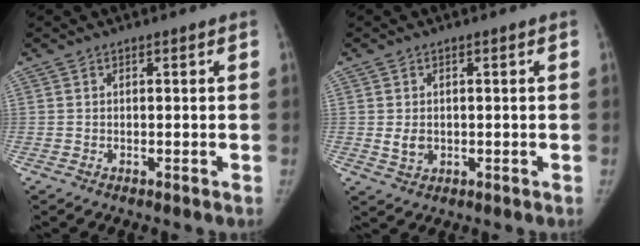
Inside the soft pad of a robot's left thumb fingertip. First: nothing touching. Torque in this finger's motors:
{"motor_torque": [-0.11, 0.12, 0.26, 0.03, 0.00]}